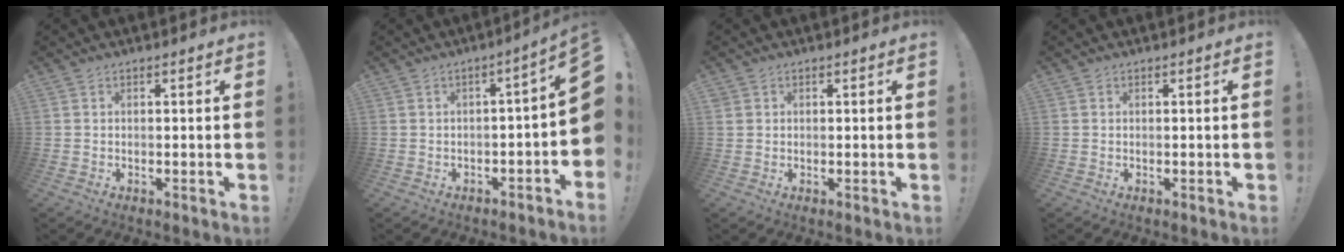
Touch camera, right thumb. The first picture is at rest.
{"total": 6.3, "force": [-0.6, 0.5, 6.2], "torque": [-0.082, -0.007, -0.009]}
{"total": 1.3, "force": [0.8, 1.0, 0.2], "torque": [-0.009, 0.003, 0.017]}
{"total": 0.5, "force": [-0.3, -0.4, 0.1], "torque": [-0.007, 0.001, -0.004]}